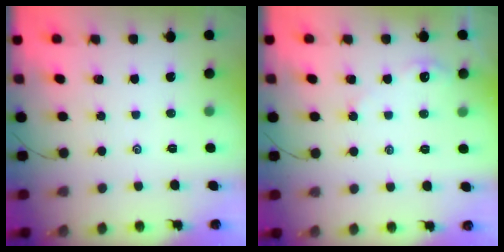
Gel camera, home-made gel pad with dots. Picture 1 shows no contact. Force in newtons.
{"total": 2.7, "press": 2.7, "slide": 0.3}